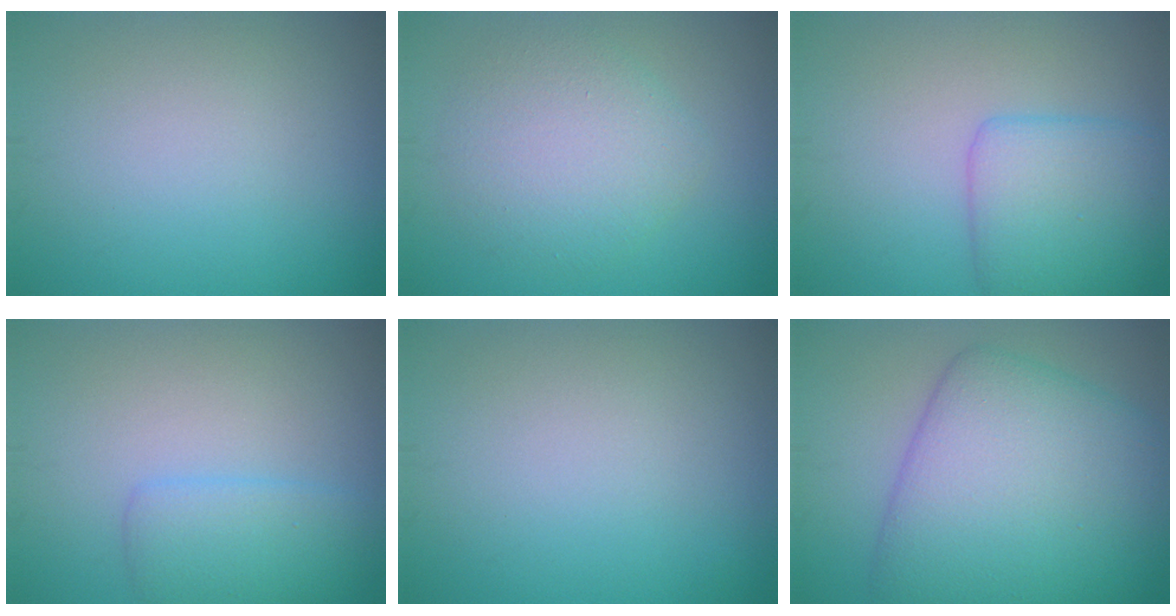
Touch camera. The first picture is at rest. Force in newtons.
{"total": 4.1, "press": 4.1, "slide": 0.2}
{"total": 4.5, "press": 4.5, "slide": 0.1}
{"total": 2.8, "press": 2.8, "slide": 0.2}
{"total": 0.0}
{"total": 10.6, "press": 10.6, "slide": 0.2}